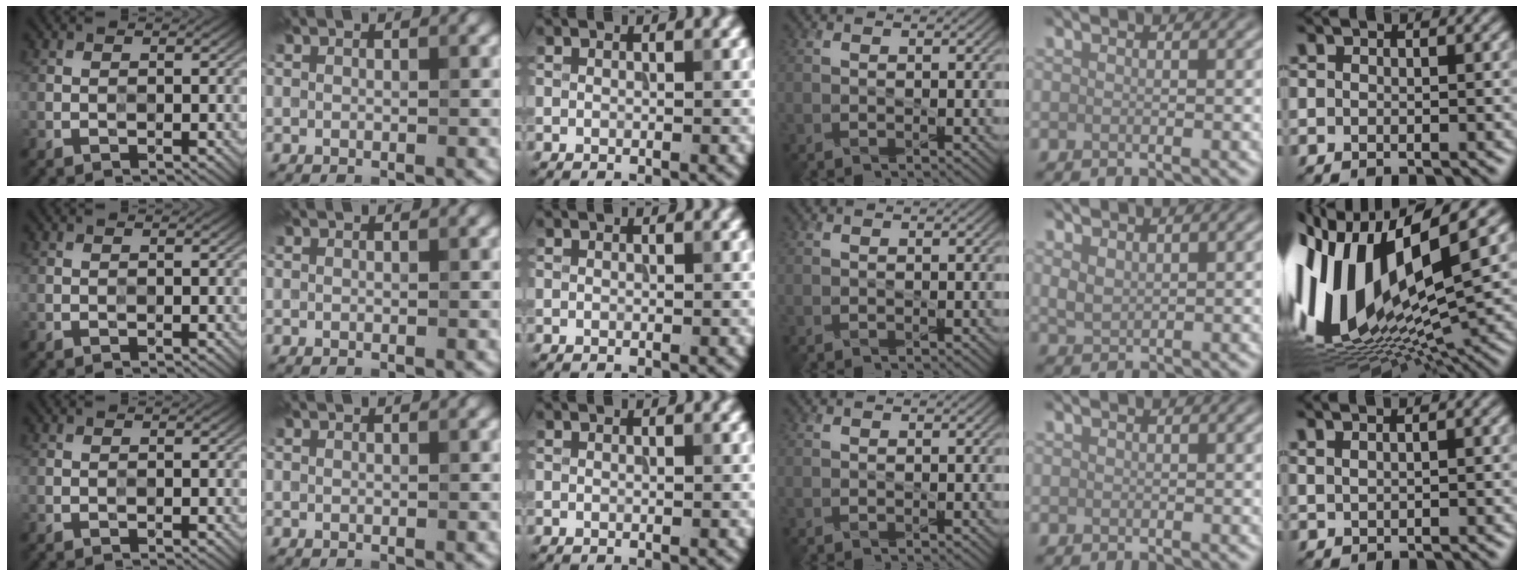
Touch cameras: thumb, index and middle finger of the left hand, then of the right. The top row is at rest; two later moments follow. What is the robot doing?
{"motion": "press", "object": "sticky note"}